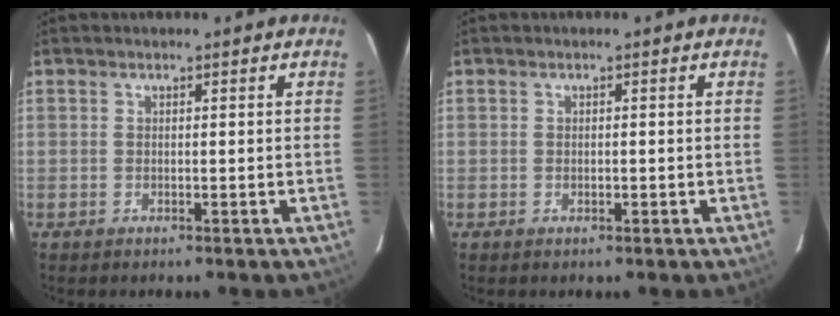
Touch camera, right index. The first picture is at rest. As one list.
[{"total": 0.6, "force": [-0.1, 0.3, 0.5], "torque": [-0.009, -0.001, 0.000]}]